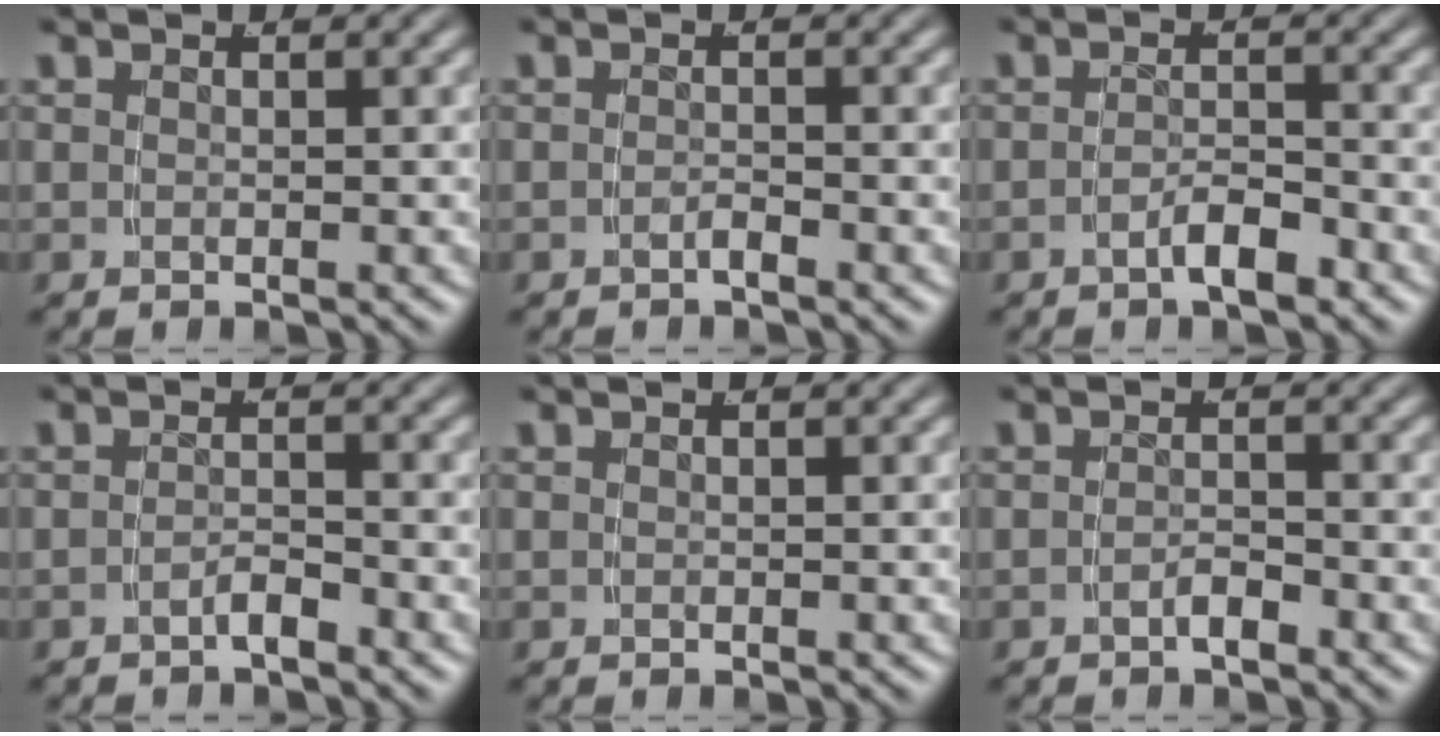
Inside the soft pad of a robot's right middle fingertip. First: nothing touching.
{"total": 1.1, "force": [-1.0, -0.4, 0.4], "torque": [-0.004, 0.003, -0.020]}
{"total": 2.4, "force": [-2.0, -0.1, 1.4], "torque": [-0.016, -0.002, -0.034]}
{"total": 1.7, "force": [-1.6, -0.2, 0.6], "torque": [-0.003, 0.002, -0.031]}
{"total": 0.0}
{"total": 1.5, "force": [-1.3, -0.1, 0.7], "torque": [-0.004, 0.003, -0.026]}